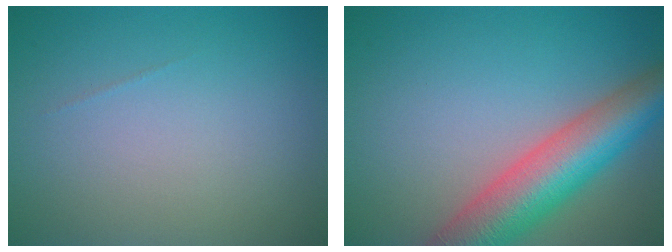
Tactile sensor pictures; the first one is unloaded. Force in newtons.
{"total": 8.9, "press": 8.9, "slide": 0.4}